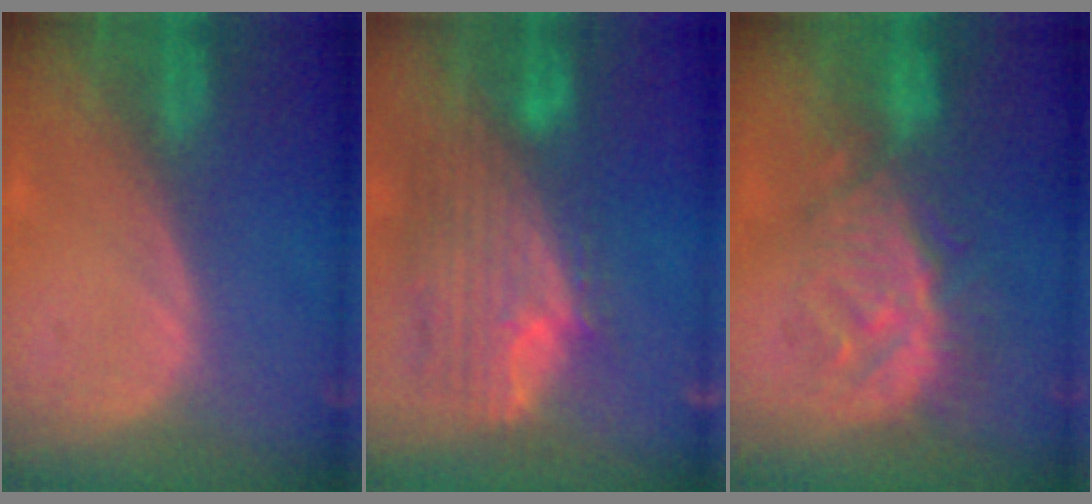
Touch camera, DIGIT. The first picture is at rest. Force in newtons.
{"total": 12.0, "press": 10.2, "slide": 6.3}
{"total": 9.2, "press": 8.8, "slide": 2.6}